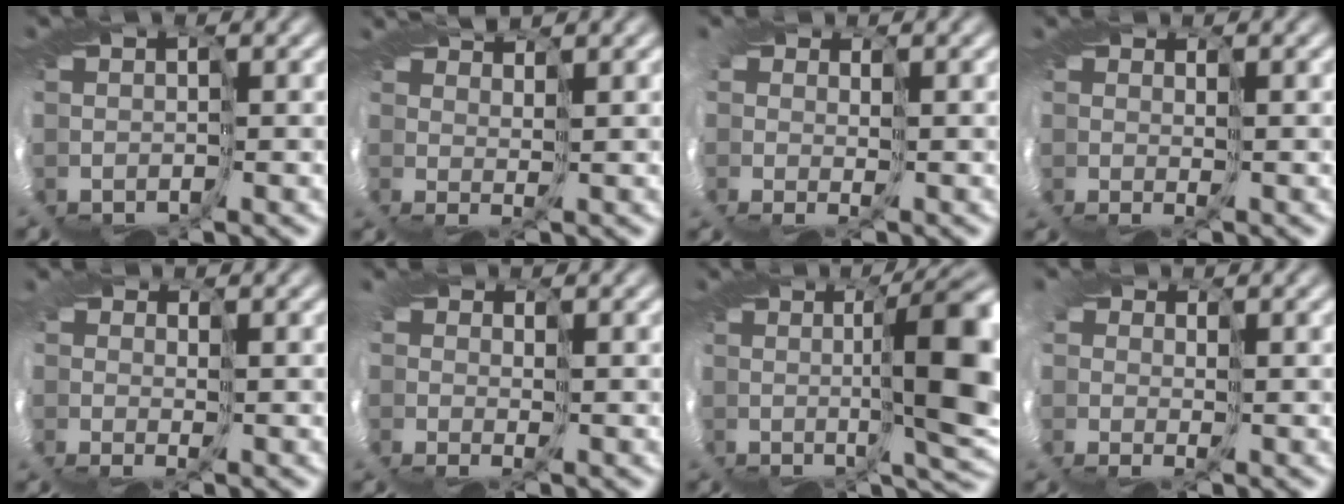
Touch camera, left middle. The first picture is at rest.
{"total": 2.1, "force": [1.9, -0.9, 0.3], "torque": [-0.005, 0.003, 0.029]}
{"total": 3.0, "force": [0.4, 2.1, 2.0], "torque": [-0.031, 0.000, 0.003]}
{"total": 0.9, "force": [0.7, 0.1, 0.6], "torque": [-0.017, -0.002, 0.010]}
{"total": 0.5, "force": [0.4, -0.1, 0.4], "torque": [-0.015, 0.000, 0.003]}
{"total": 1.4, "force": [0.4, 0.8, 1.1], "torque": [-0.027, 0.004, 0.004]}
{"total": 11.1, "force": [1.3, 2.8, 10.7], "torque": [-0.162, -0.004, 0.030]}
{"total": 3.7, "force": [0.5, 2.7, 2.5], "torque": [-0.034, 0.002, 0.002]}